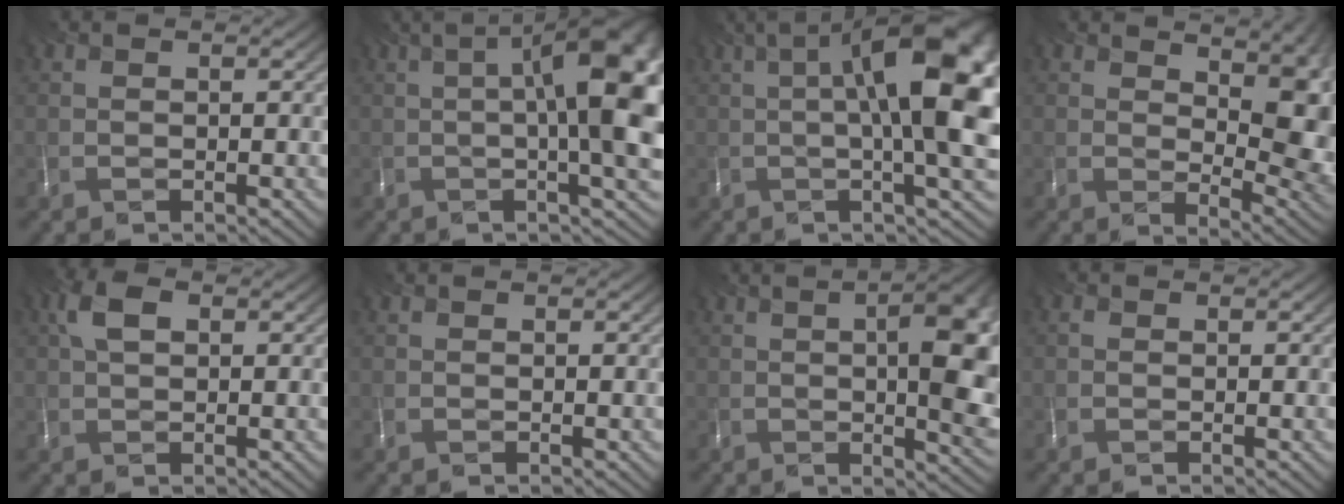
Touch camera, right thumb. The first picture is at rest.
{"total": 14.5, "force": [1.3, 4.4, 13.7], "torque": [-0.161, 0.008, 0.023]}
{"total": 16.0, "force": [1.8, 4.7, 15.1], "torque": [-0.201, 0.015, 0.037]}
{"total": 12.6, "force": [4.6, 6.1, 10.0], "torque": [-0.114, 0.003, 0.072]}
{"total": 2.9, "force": [1.0, 1.9, 1.9], "torque": [-0.050, -0.001, 0.019]}
{"total": 0.0}
{"total": 12.6, "force": [0.9, 4.7, 11.7], "torque": [-0.127, -0.001, 0.008]}
{"total": 0.5, "force": [-0.2, 0.0, -0.5], "torque": [0.004, -0.006, -0.004]}